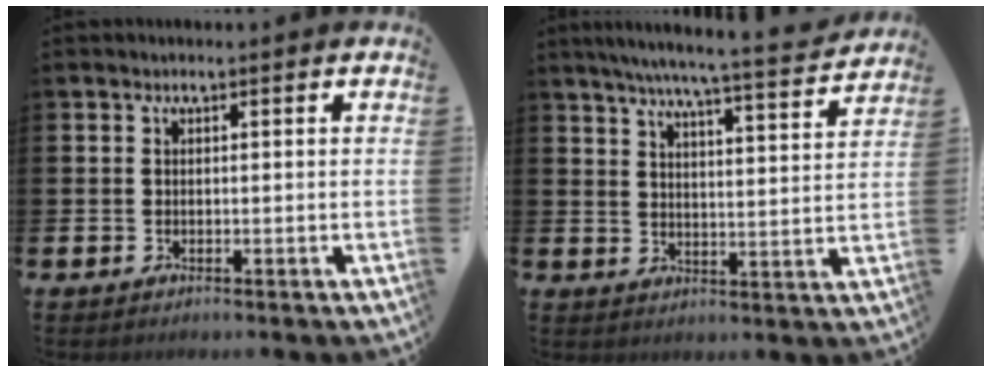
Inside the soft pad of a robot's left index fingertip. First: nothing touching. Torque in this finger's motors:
{"motor_torque": [1.01, -1.13, 0.63, 0.17]}